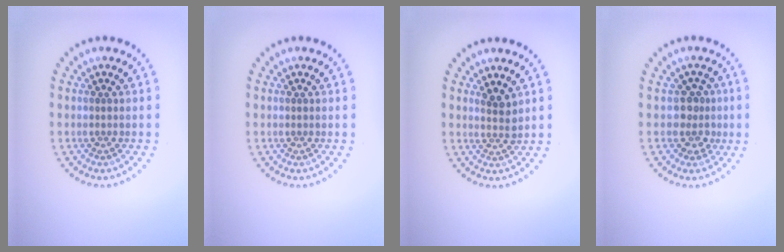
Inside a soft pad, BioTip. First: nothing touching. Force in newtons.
{"total": 0.0}
{"total": 1.6, "press": 1.2, "slide": 1.1}
{"total": 2.3, "press": 1.9, "slide": 1.3}